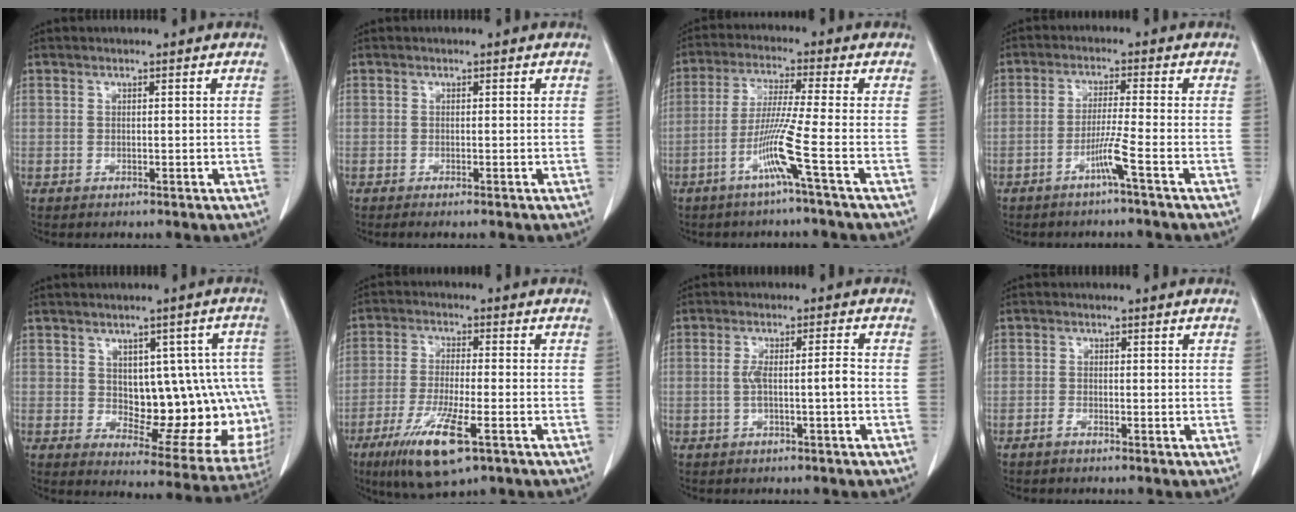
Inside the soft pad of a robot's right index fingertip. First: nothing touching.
{"total": 0.7, "force": [-0.5, -0.1, 0.4], "torque": [-0.010, -0.002, -0.010]}
{"total": 7.6, "force": [-3.3, -2.1, 6.6], "torque": [-0.127, -0.010, -0.071]}
{"total": 4.0, "force": [-2.1, -1.3, 3.2], "torque": [-0.063, 0.000, -0.043]}
{"total": 15.1, "force": [0.7, 7.6, 13.0], "torque": [-0.137, 0.017, 0.032]}
{"total": 10.9, "force": [-5.5, 1.8, 9.3], "torque": [-0.181, -0.028, -0.092]}
{"total": 3.5, "force": [-0.7, 0.0, 3.5], "torque": [-0.065, 0.015, -0.007]}
{"total": 0.6, "force": [-0.5, 0.1, 0.4], "torque": [-0.004, 0.002, -0.009]}